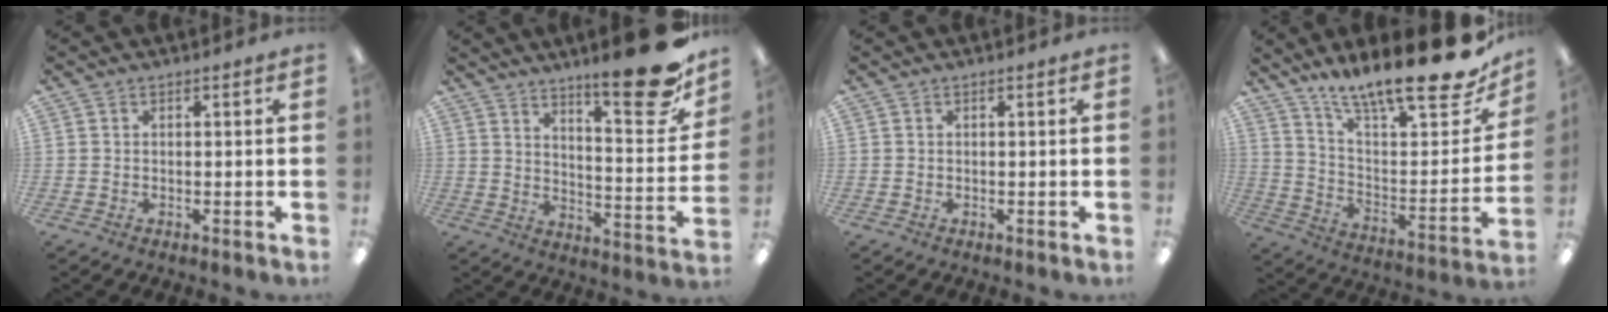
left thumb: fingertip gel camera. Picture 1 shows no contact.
{"total": 18.0, "force": [12.8, 4.6, 11.8], "torque": [-0.154, -0.096, 0.202]}
{"total": 0.0}
{"total": 20.2, "force": [16.0, 3.6, 11.8], "torque": [-0.174, -0.124, 0.259]}